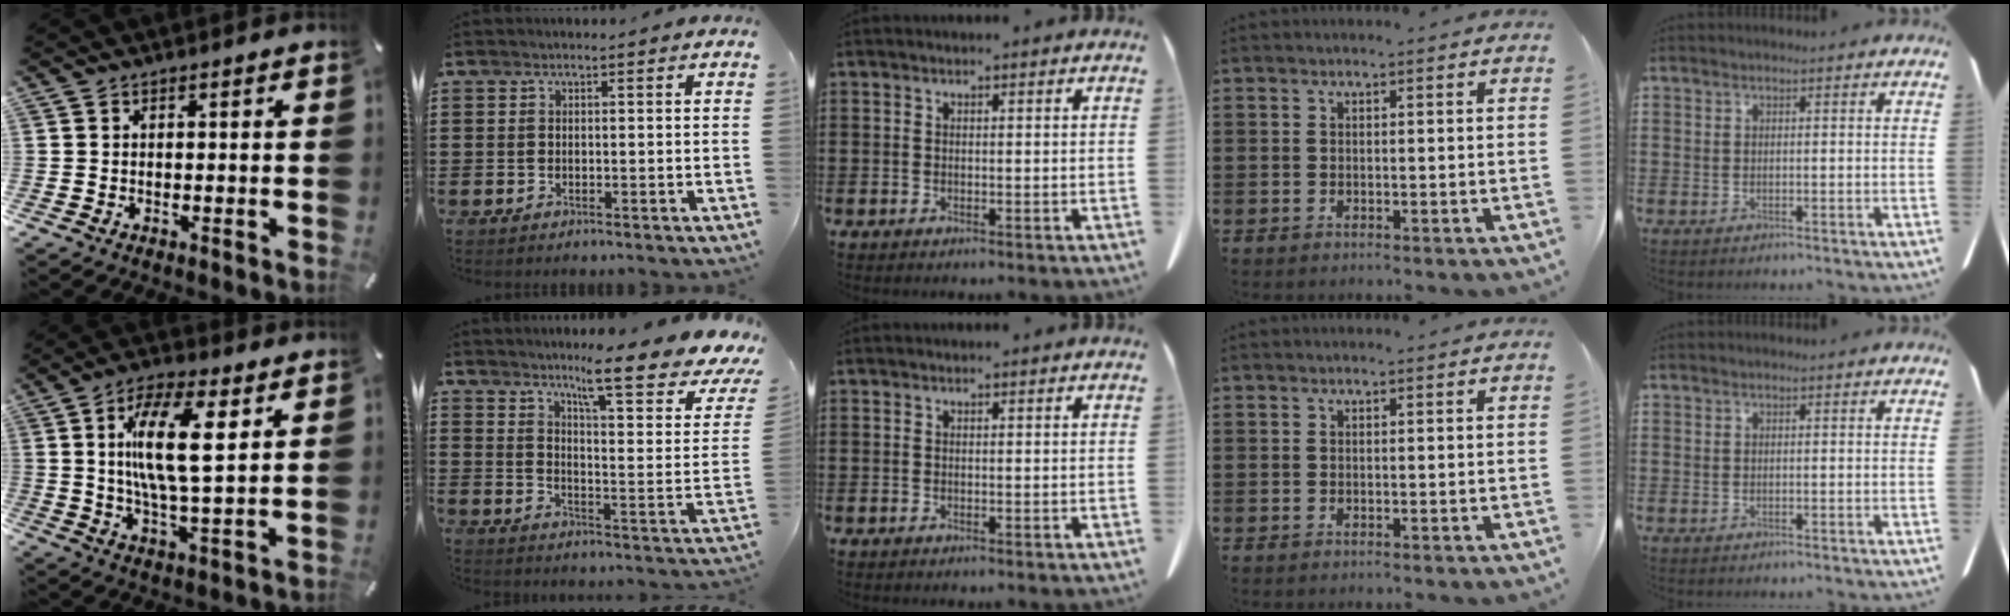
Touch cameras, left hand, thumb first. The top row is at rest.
{"thumb": {"total": 14.6, "force": [4.3, 4.6, 13.2], "torque": [-0.249, -0.007, 0.065]}, "index": {"total": 11.4, "force": [8.7, 0.9, 7.4], "torque": [-0.123, -0.058, 0.132]}}